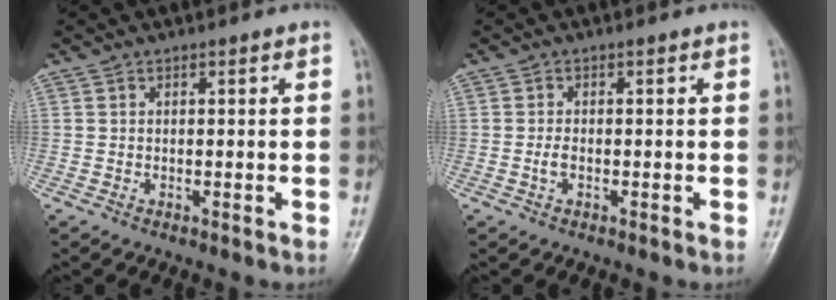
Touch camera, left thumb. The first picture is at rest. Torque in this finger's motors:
{"motor_torque": [0.18, 0.27, 0.22, 0.06, 0.17]}